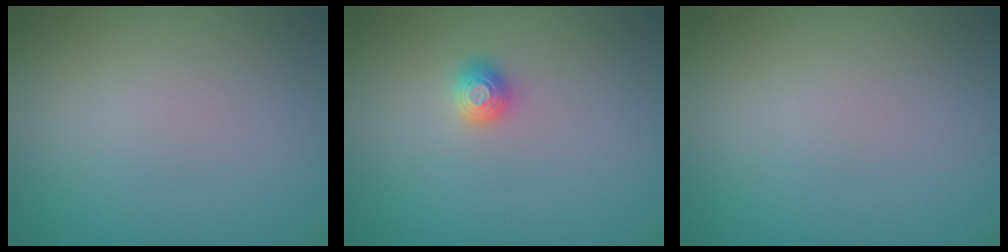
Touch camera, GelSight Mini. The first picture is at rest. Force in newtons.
{"total": 1.2, "press": 1.1, "slide": 0.3}
{"total": 0.0}